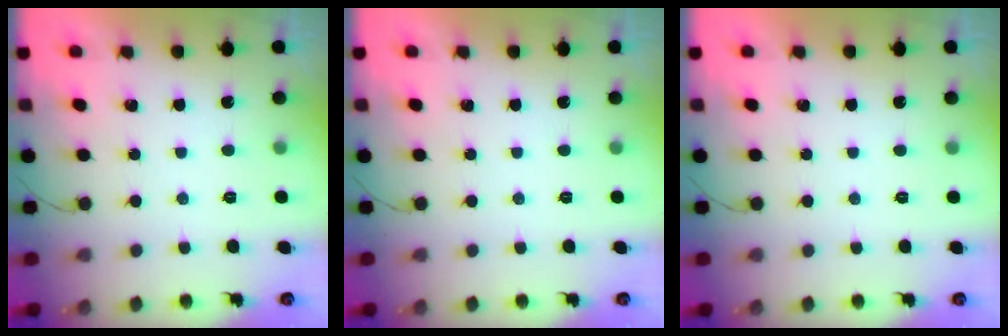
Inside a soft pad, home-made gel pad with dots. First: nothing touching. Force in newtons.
{"total": 0.0}
{"total": 0.0}